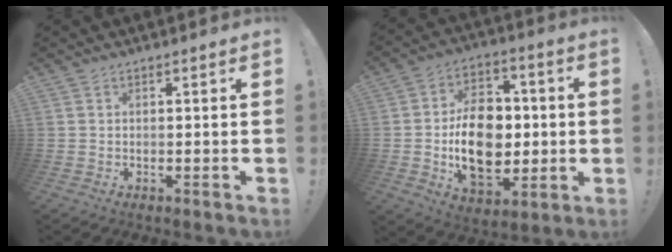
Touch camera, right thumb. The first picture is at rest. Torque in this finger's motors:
{"motor_torque": [0.43, 0.32, 0.53, 0.41, 0.36]}